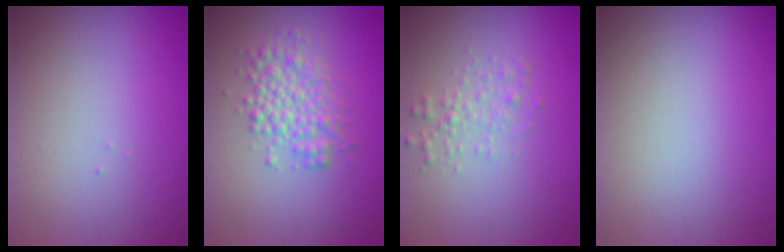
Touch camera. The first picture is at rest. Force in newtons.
{"total": 3.5, "press": 3.5, "slide": 0.1}
{"total": 1.6, "press": 1.6, "slide": 0.1}
{"total": 0.0}